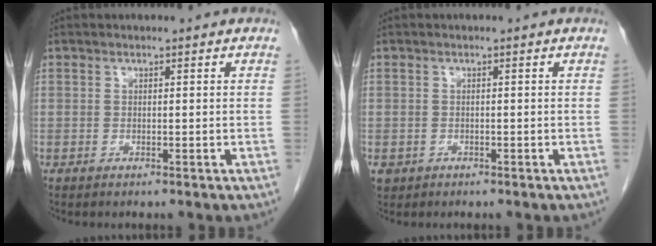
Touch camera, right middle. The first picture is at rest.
{"total": 1.4, "force": [-0.6, 1.3, 0.3], "torque": [-0.006, 0.004, -0.003]}